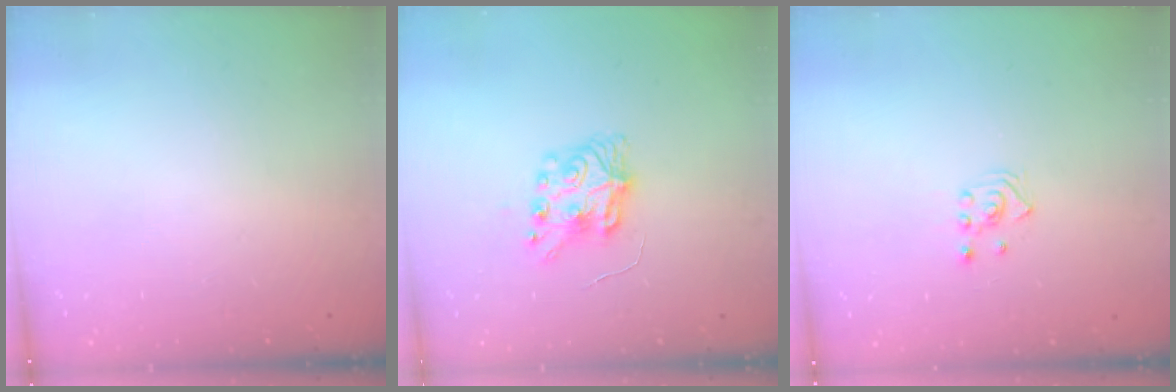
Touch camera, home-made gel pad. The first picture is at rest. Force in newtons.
{"total": 8.3, "press": 8.3, "slide": 0.4}
{"total": 2.6, "press": 2.4, "slide": 0.9}